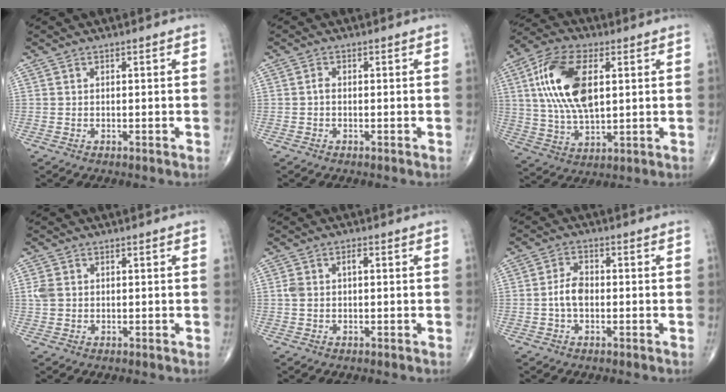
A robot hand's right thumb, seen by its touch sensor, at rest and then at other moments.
{"total": 0.9, "force": [-0.2, 0.6, 0.7], "torque": [-0.011, 0.001, -0.007]}
{"total": 16.6, "force": [3.8, 8.3, 13.9], "torque": [-0.271, 0.001, 0.071]}
{"total": 2.5, "force": [0.3, 2.0, 1.5], "torque": [-0.038, 0.002, 0.008]}
{"total": 2.9, "force": [0.4, 1.6, 2.4], "torque": [-0.059, 0.015, 0.007]}
{"total": 4.3, "force": [-0.6, 2.6, 3.3], "torque": [-0.063, 0.014, -0.018]}